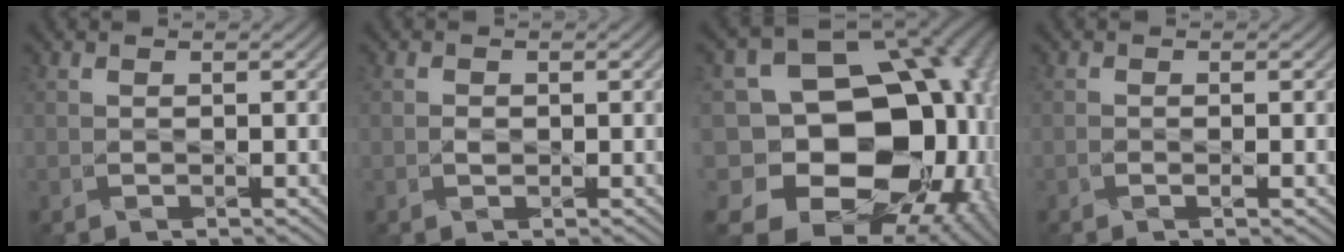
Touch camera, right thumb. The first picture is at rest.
{"total": 0.5, "force": [-0.2, 0.4, 0.3], "torque": [-0.006, 0.001, -0.006]}
{"total": 19.8, "force": [-3.9, 15.4, 11.9], "torque": [-0.207, -0.003, -0.053]}
{"total": 1.3, "force": [-0.8, -0.1, 1.0], "torque": [-0.018, -0.002, -0.016]}